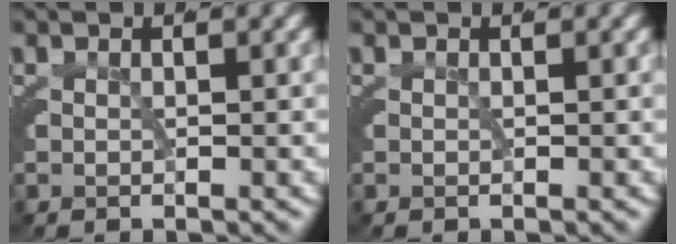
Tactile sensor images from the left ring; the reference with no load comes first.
{"total": 0.0}